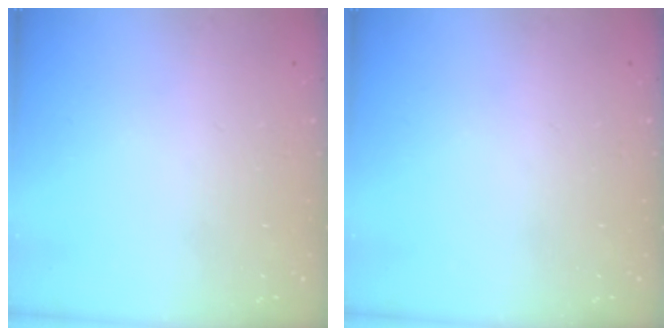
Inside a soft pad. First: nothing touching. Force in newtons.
{"total": 0.0}